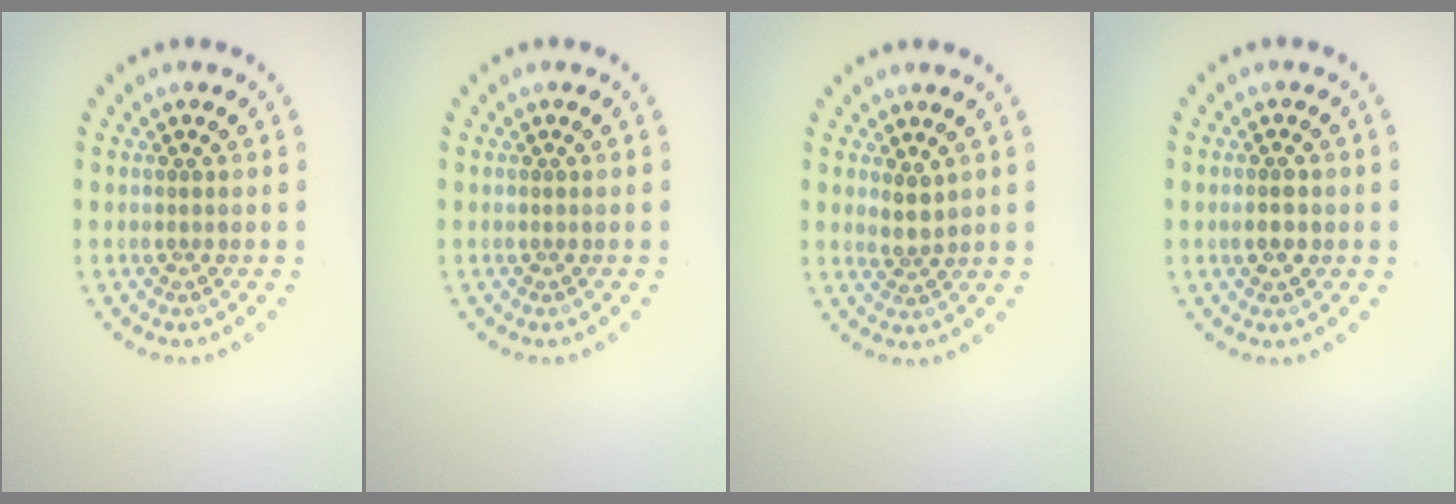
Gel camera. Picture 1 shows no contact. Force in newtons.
{"total": 0.0}
{"total": 1.5, "press": 1.2, "slide": 0.9}
{"total": 2.2, "press": 2.1, "slide": 0.2}